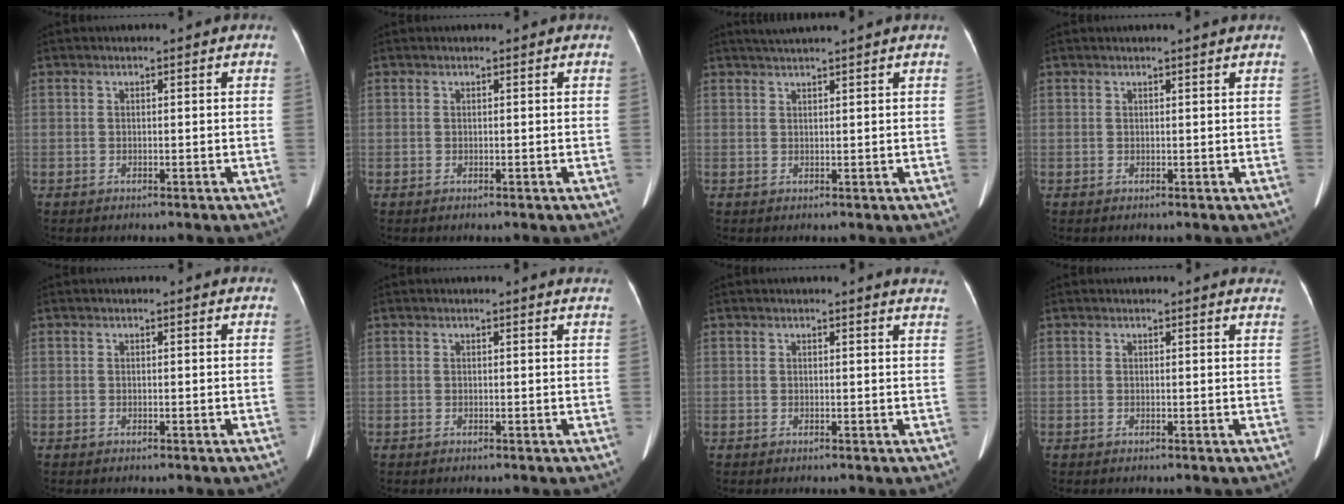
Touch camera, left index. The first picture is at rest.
{"total": 0.0}
{"total": 3.5, "force": [3.0, -1.0, 1.6], "torque": [-0.020, 0.023, 0.054]}
{"total": 1.8, "force": [1.6, -0.4, 0.8], "torque": [-0.015, 0.006, 0.023]}
{"total": 0.6, "force": [0.5, 0.1, 0.1], "torque": [-0.006, -0.001, -0.003]}
{"total": 2.6, "force": [2.5, 0.0, 0.5], "torque": [-0.008, -0.007, 0.012]}
{"total": 4.5, "force": [4.4, 0.1, 1.0], "torque": [-0.009, -0.017, 0.021]}
{"total": 6.1, "force": [5.9, 1.1, 1.2], "torque": [0.002, -0.001, 0.038]}